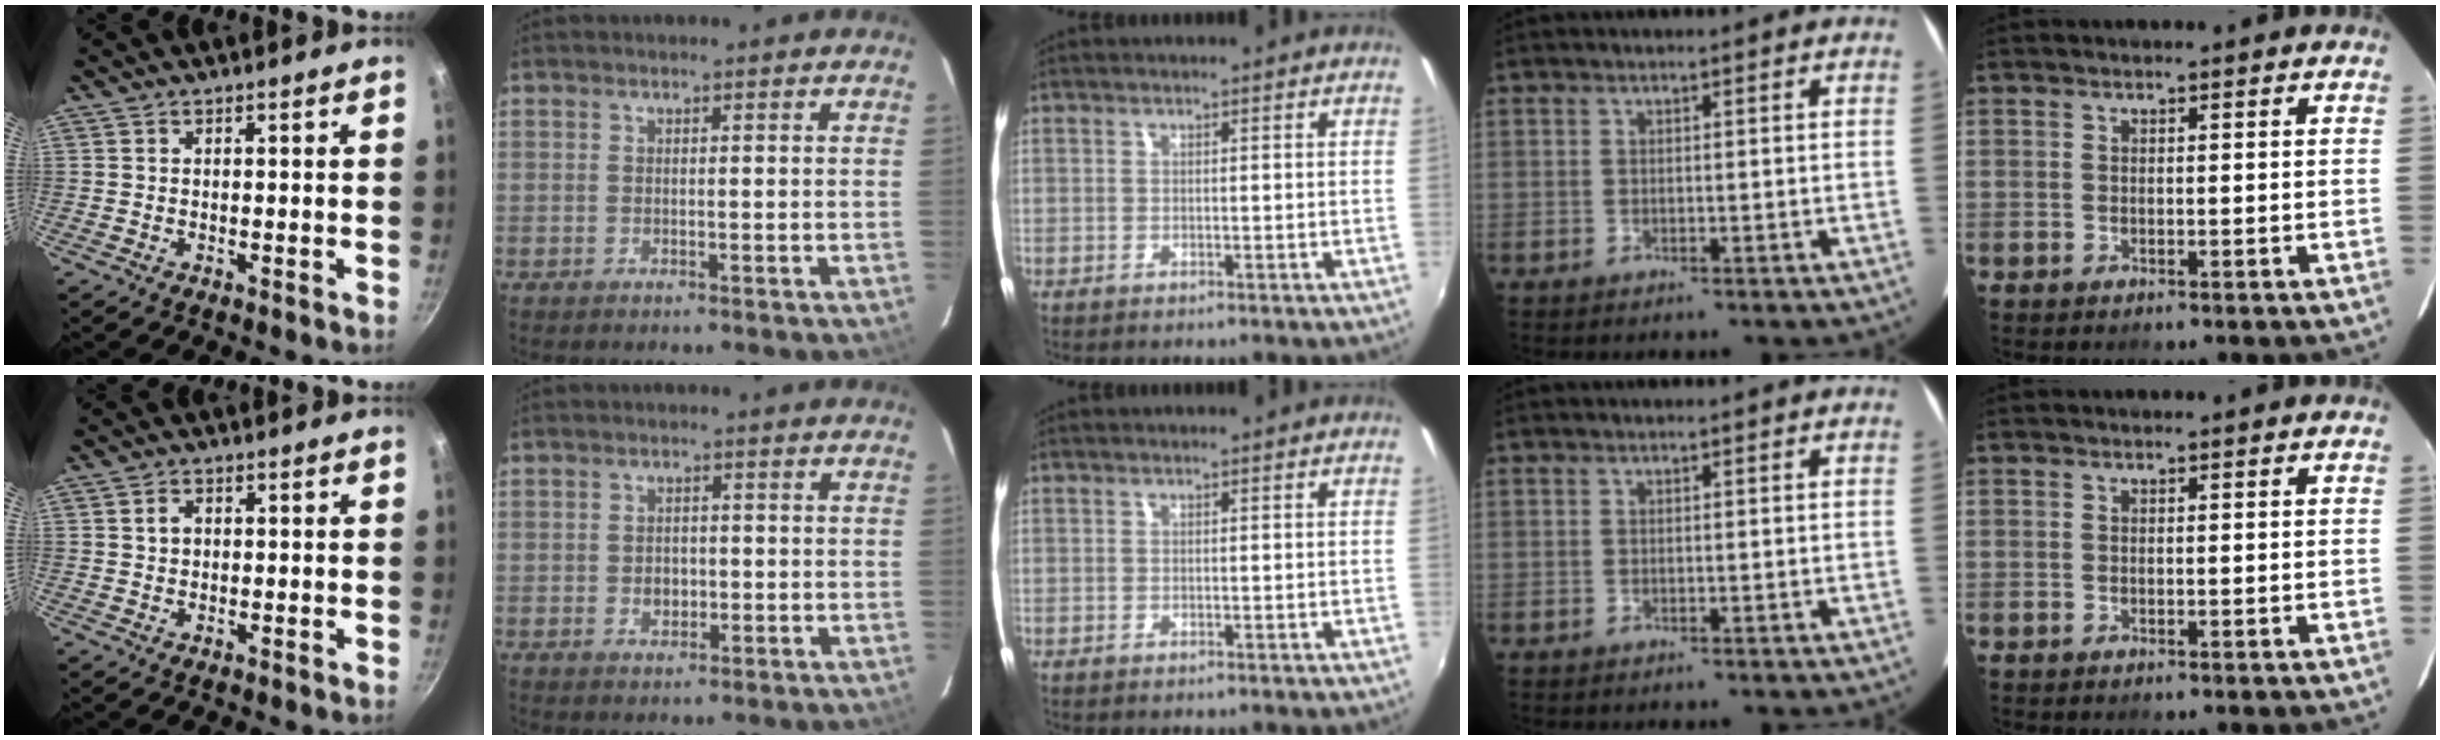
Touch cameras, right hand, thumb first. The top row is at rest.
{"thumb": {"total": 2.2, "force": [0.5, 1.7, 1.3], "torque": [-0.015, 0.006, 0.007]}, "index": {"total": 3.1, "force": [-0.6, 2.5, 1.7], "torque": [-0.029, 0.002, -0.006]}}